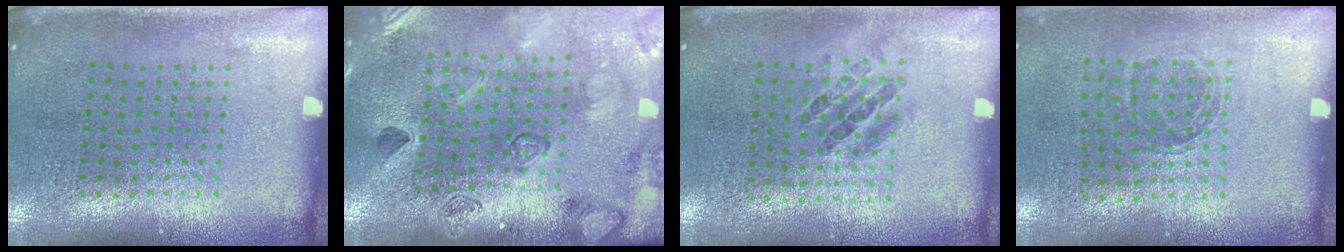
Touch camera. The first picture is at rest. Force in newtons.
{"total": 2.3, "press": 2.3, "slide": 0.2}
{"total": 0.9, "press": 0.7, "slide": 0.6}
{"total": 0.9, "press": 0.8, "slide": 0.5}